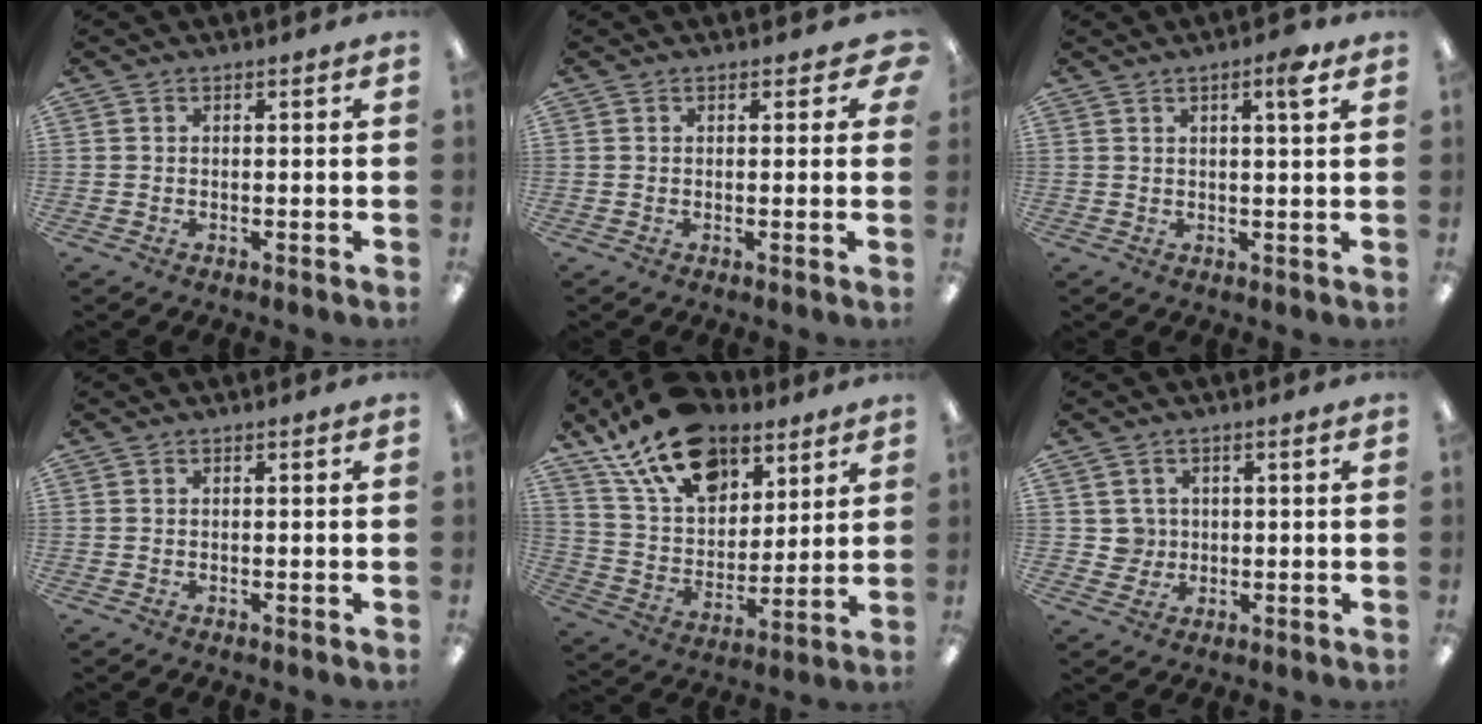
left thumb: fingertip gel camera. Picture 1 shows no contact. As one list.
[{"total": 2.3, "force": [1.1, 1.4, 1.4], "torque": [-0.012, 0.000, 0.016]}, {"total": 4.1, "force": [2.4, 0.5, 3.3], "torque": [-0.048, -0.005, 0.033]}, {"total": 0.0}, {"total": 19.7, "force": [13.0, 11.1, 9.9], "torque": [-0.173, -0.064, 0.236]}, {"total": 3.7, "force": [1.0, 3.5, 0.1], "torque": [0.002, 0.002, 0.014]}]